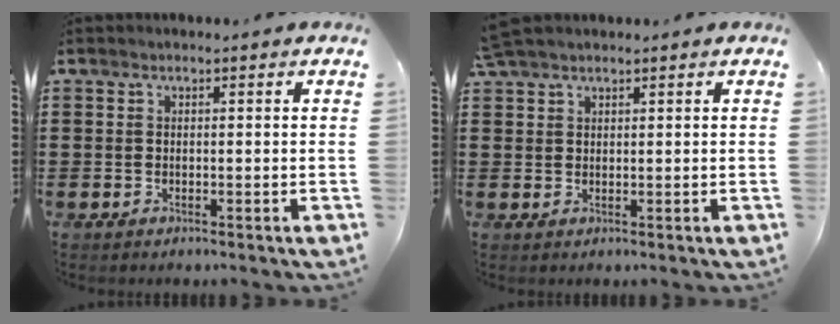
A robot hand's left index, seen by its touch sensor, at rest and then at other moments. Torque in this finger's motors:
{"motor_torque": [0.29, -0.16, 0.23, 0.15]}